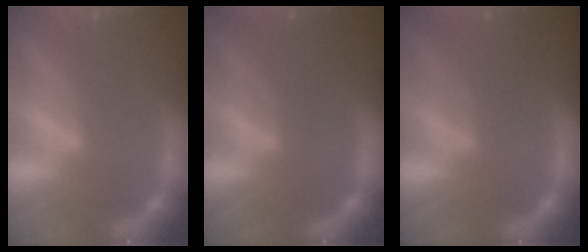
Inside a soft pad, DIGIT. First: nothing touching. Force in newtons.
{"total": 2.4}
{"total": 2.9}